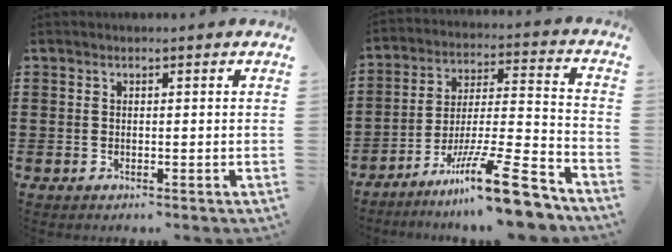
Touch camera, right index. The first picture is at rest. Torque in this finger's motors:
{"motor_torque": [1.66, -0.48, 0.42, 0.11]}